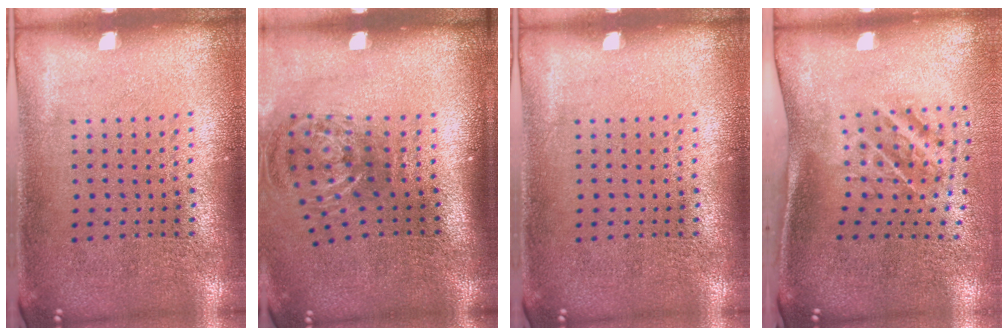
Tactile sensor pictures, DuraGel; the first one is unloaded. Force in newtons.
{"total": 1.6, "press": 1.2, "slide": 1.1}
{"total": 0.0}
{"total": 2.0, "press": 1.2, "slide": 1.7}